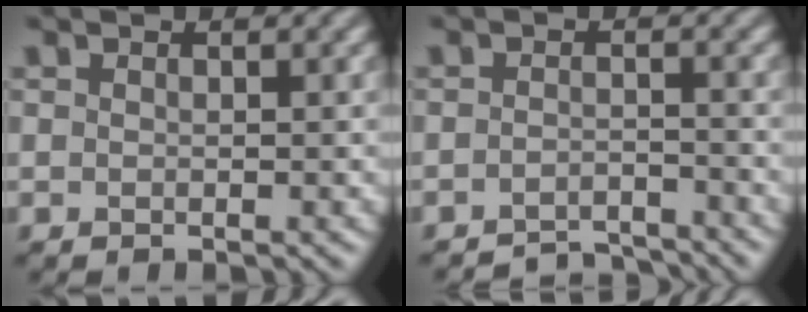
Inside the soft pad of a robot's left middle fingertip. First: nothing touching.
{"total": 3.3, "force": [-3.2, 0.4, 0.6], "torque": [-0.004, 0.005, -0.055]}